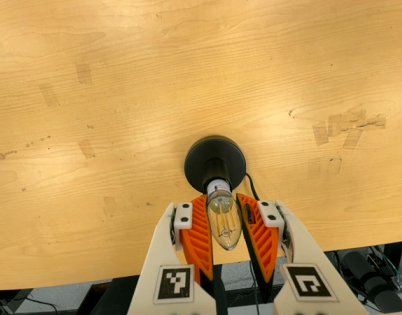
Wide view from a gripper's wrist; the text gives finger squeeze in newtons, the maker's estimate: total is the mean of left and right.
{"total": 13.4, "left": 12.3, "right": 14.5}